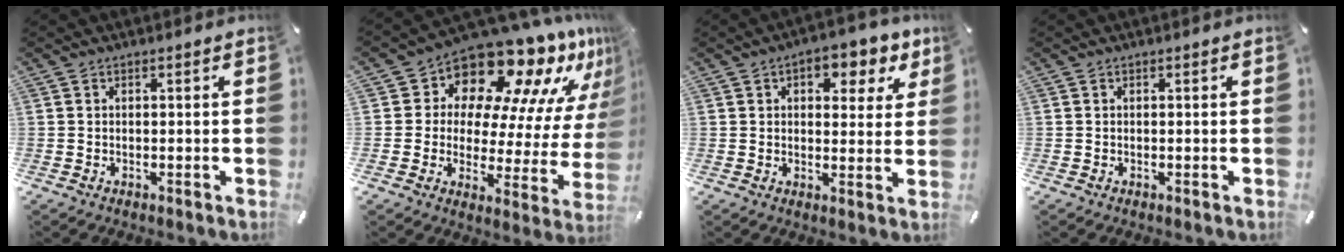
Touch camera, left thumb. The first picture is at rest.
{"total": 15.1, "force": [12.6, 6.6, 5.2], "torque": [-0.074, -0.136, 0.206]}
{"total": 7.9, "force": [3.9, 5.1, 4.7], "torque": [-0.048, -0.018, 0.059]}
{"total": 0.0}